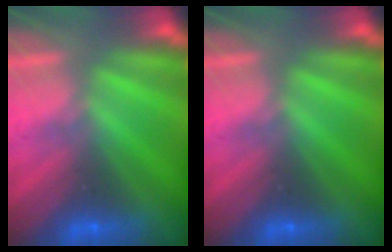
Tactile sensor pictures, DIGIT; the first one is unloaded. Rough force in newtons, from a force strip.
{"total": 0.0}